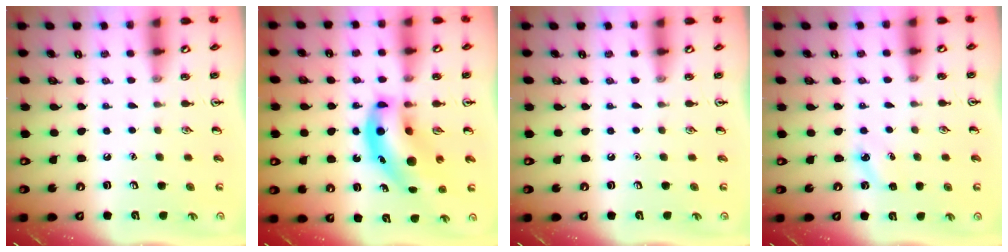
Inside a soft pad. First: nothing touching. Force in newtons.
{"total": 14.0, "press": 13.4, "slide": 3.8}
{"total": 0.0}
{"total": 3.7, "press": 3.5, "slide": 1.1}